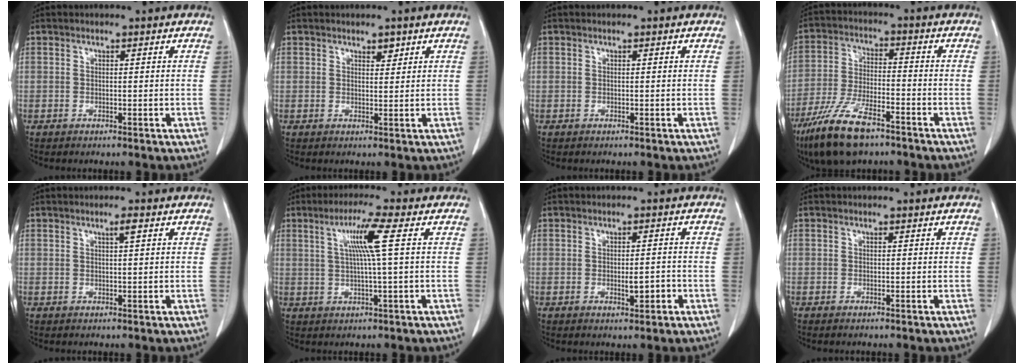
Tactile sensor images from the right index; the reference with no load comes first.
{"total": 1.8, "force": [1.2, 0.9, 1.0], "torque": [-0.017, -0.001, 0.023]}
{"total": 0.0}
{"total": 13.1, "force": [-8.8, 4.0, 8.9], "torque": [-0.183, -0.018, -0.159]}
{"total": 1.6, "force": [0.8, 0.2, 1.4], "torque": [-0.028, 0.000, 0.015]}
{"total": 6.7, "force": [1.7, -0.9, 6.4], "torque": [-0.120, 0.005, 0.035]}
{"total": 3.2, "force": [-1.0, 1.1, 2.8], "torque": [-0.047, 0.001, -0.009]}
{"total": 0.5, "force": [-0.2, 0.3, 0.3], "torque": [-0.011, -0.001, -0.002]}